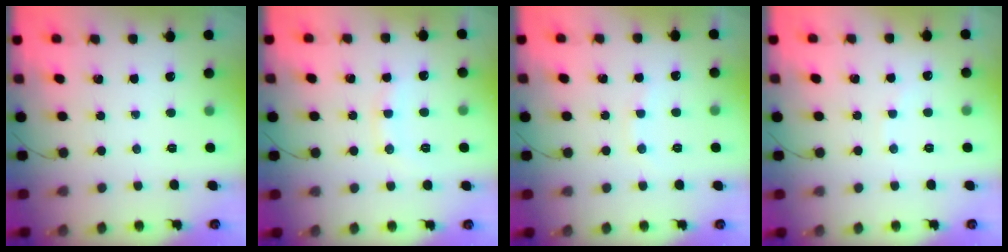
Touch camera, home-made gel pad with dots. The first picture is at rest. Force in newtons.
{"total": 7.6, "press": 7.5, "slide": 0.9}
{"total": 6.0, "press": 5.9, "slide": 1.3}
{"total": 4.8, "press": 4.7, "slide": 0.7}